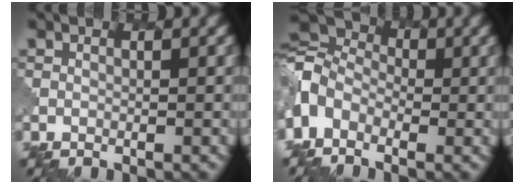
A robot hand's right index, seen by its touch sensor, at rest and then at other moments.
{"total": 6.2, "force": [-1.3, 4.5, 4.0], "torque": [-0.088, 0.007, -0.041]}